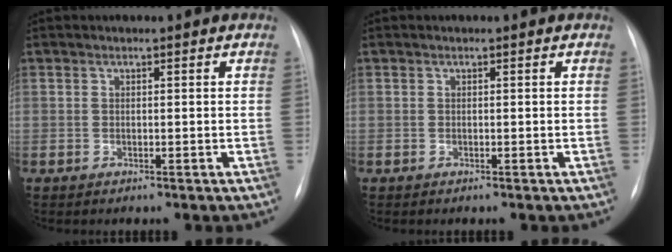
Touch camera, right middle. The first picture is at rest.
{"total": 0.0}